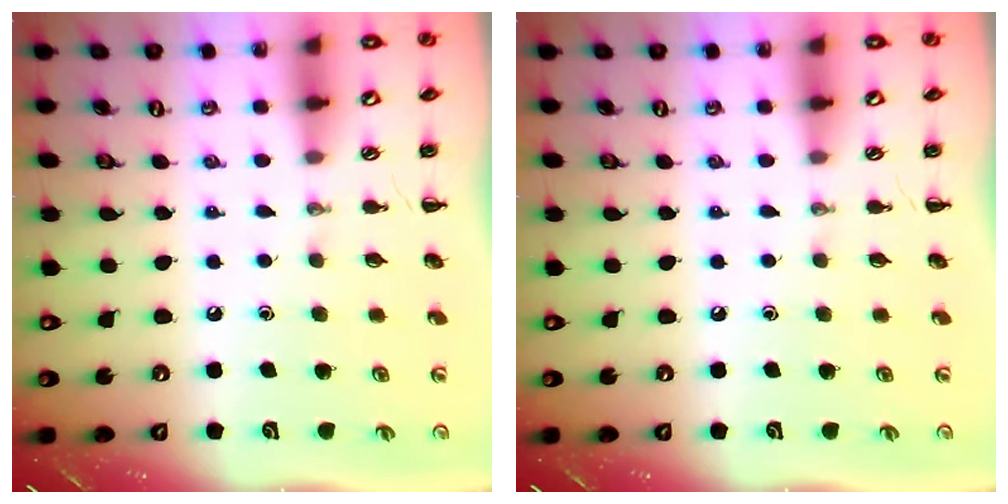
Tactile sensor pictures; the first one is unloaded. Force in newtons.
{"total": 0.0}